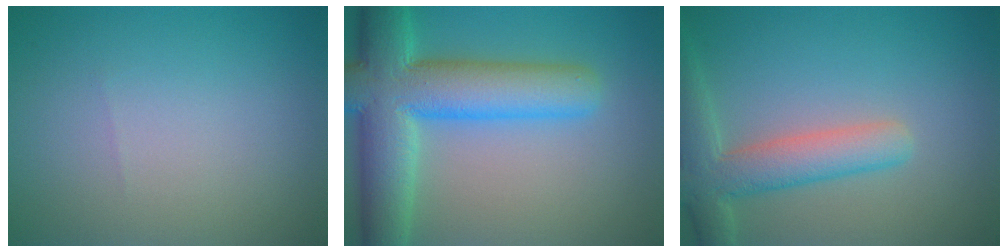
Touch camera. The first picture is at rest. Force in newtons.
{"total": 10.4, "press": 10.4, "slide": 0.4}
{"total": 5.3, "press": 5.3, "slide": 0.4}